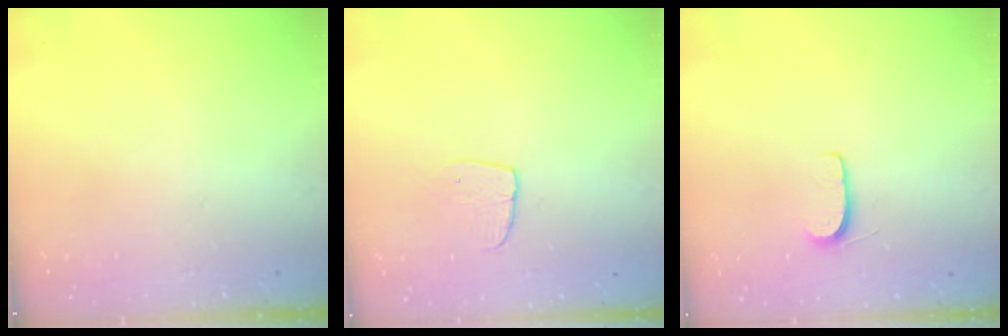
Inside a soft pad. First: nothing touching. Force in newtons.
{"total": 6.5, "press": 6.5, "slide": 0.5}
{"total": 5.2, "press": 5.2, "slide": 0.5}